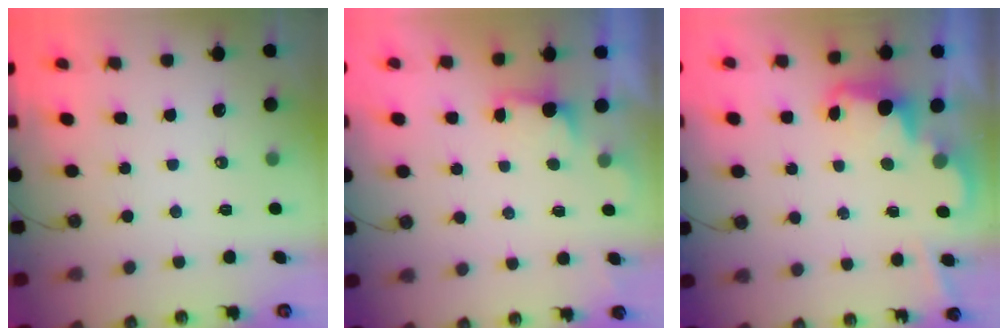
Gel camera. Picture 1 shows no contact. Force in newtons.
{"total": 2.0, "press": 1.8, "slide": 0.9}
{"total": 2.4, "press": 2.4, "slide": 0.5}